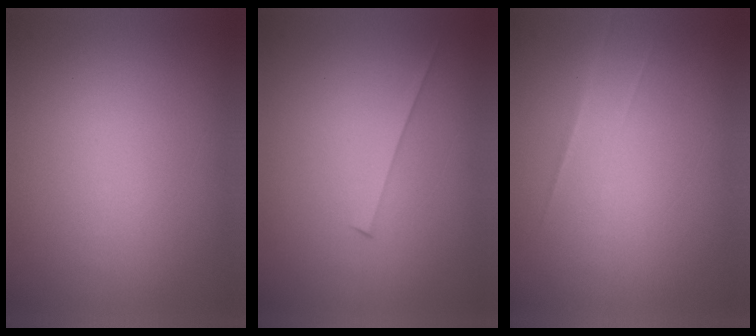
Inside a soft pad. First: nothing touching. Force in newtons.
{"total": 1.5}
{"total": 1.5}